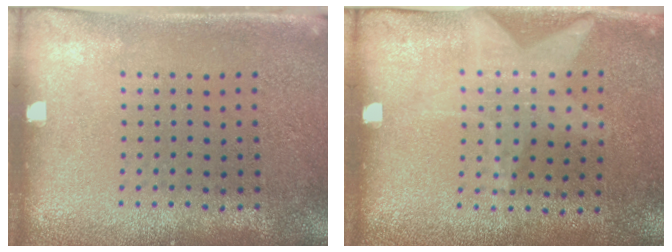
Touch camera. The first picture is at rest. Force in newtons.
{"total": 1.1, "press": 1.0, "slide": 0.5}